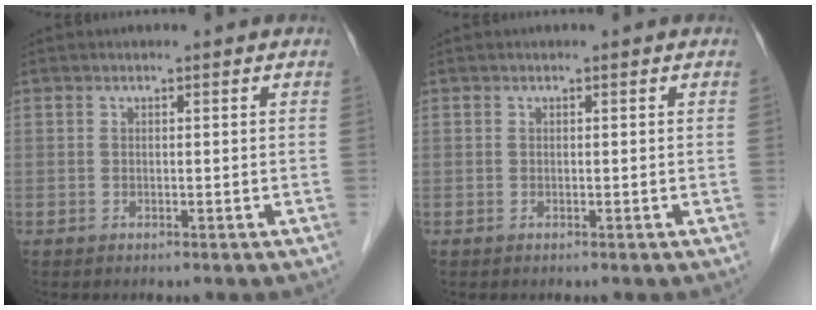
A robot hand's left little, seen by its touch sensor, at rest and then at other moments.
{"total": 0.0}